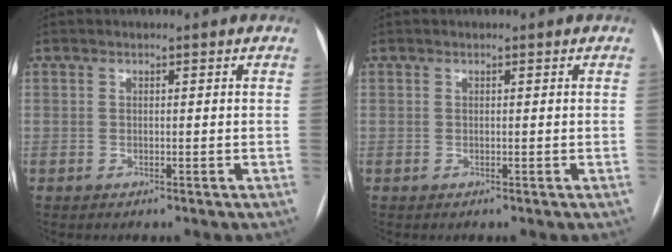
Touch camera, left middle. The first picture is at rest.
{"total": 0.0}